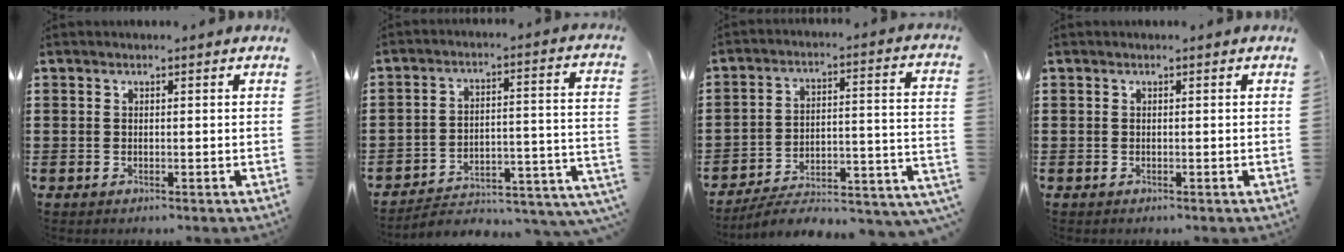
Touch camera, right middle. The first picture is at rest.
{"total": 2.7, "force": [-2.4, 0.8, 1.0], "torque": [-0.026, -0.019, -0.057]}
{"total": 4.2, "force": [-3.8, 0.7, 1.8], "torque": [-0.031, -0.020, -0.077]}
{"total": 0.0}